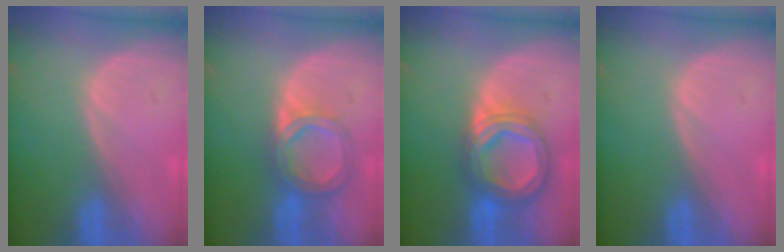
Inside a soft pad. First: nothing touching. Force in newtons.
{"total": 6.1, "press": 5.4, "slide": 3.0}
{"total": 8.1, "press": 8.0, "slide": 0.6}
{"total": 0.0}